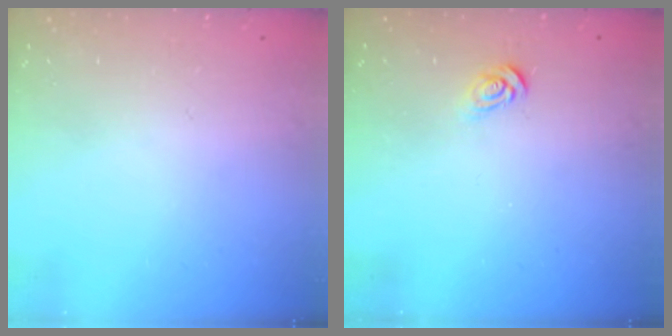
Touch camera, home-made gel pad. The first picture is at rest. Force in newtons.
{"total": 3.7, "press": 3.7, "slide": 0.2}